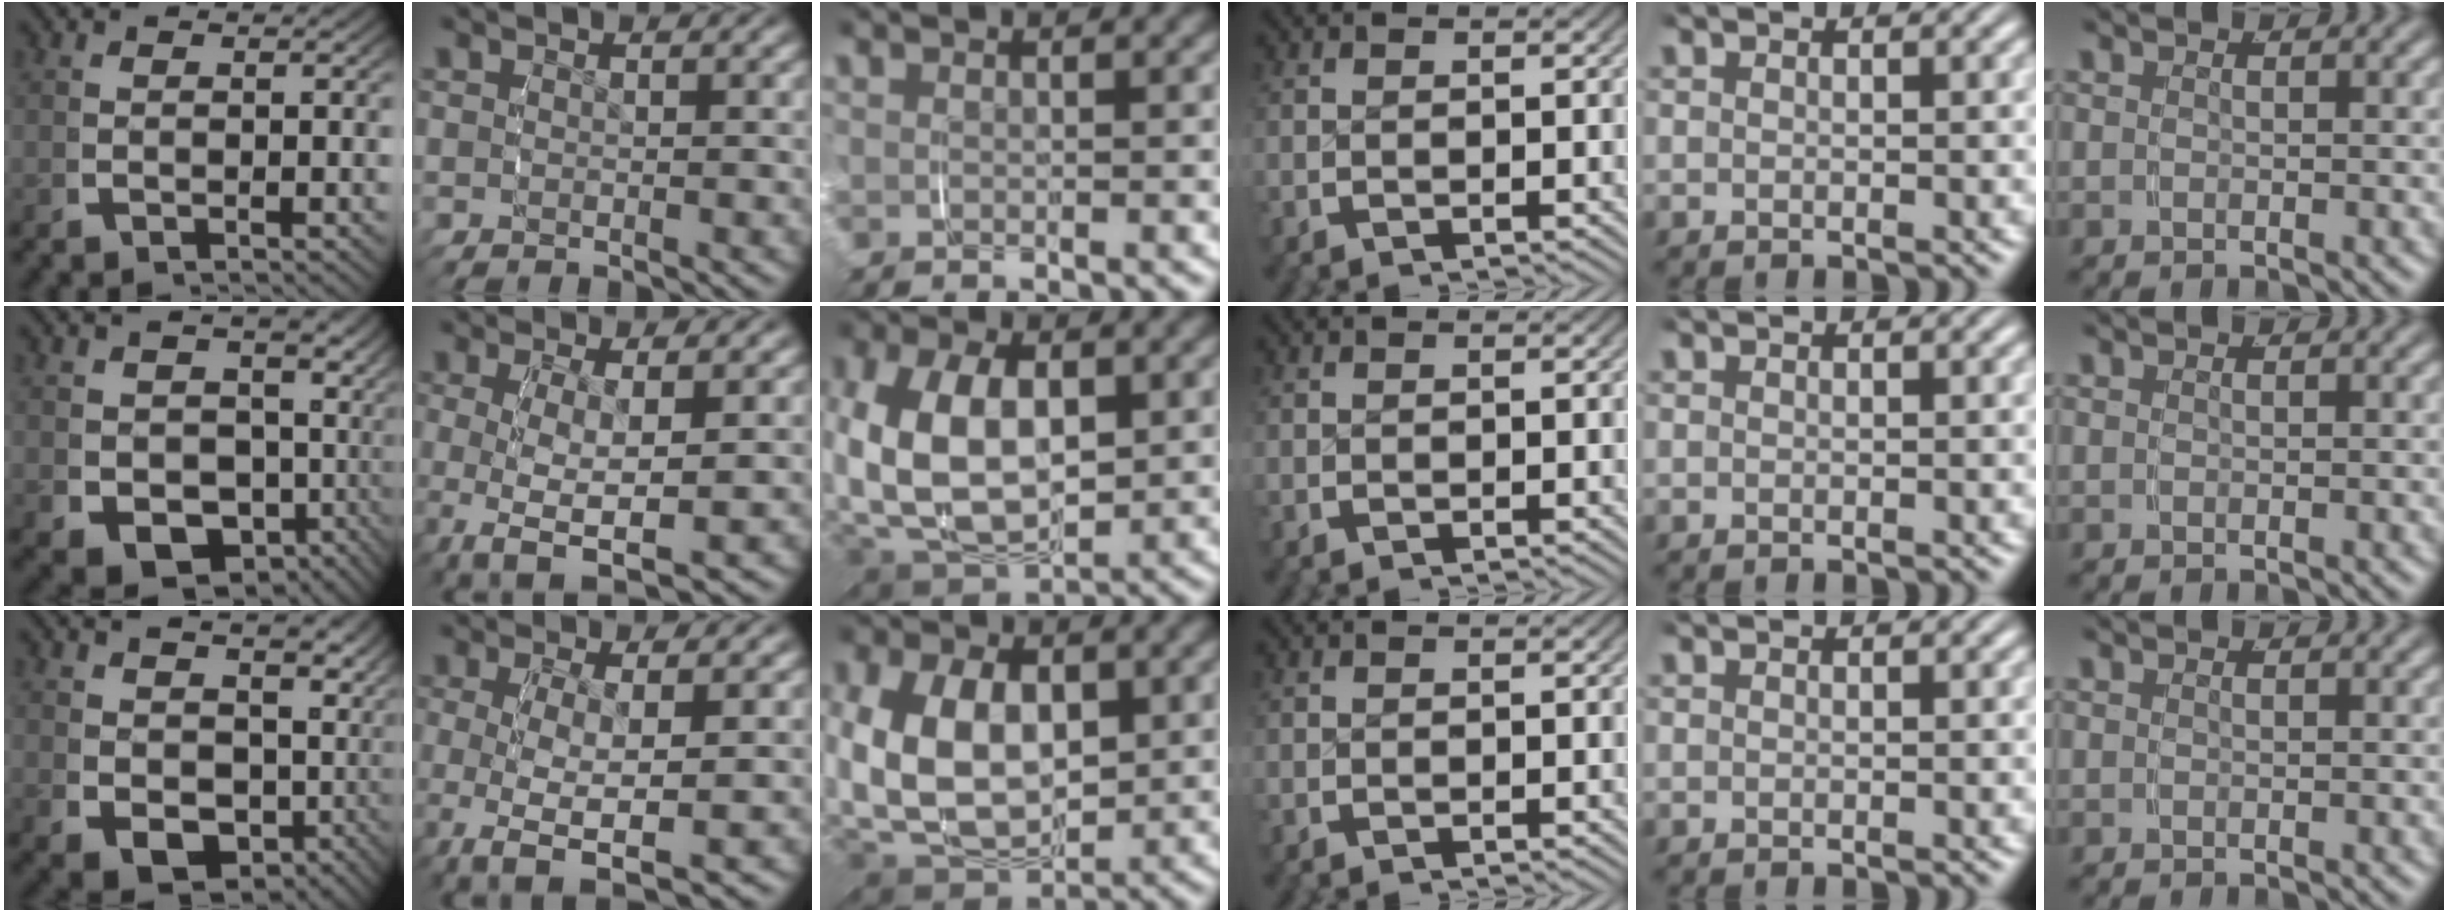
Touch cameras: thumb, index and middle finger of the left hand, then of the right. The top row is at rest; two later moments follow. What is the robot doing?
{"motion": "grasp_and_lifting", "object": "shirt"}